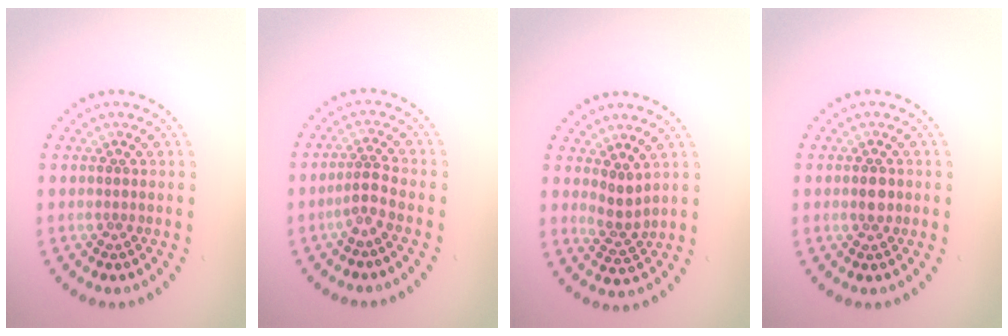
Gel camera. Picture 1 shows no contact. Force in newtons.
{"total": 1.8, "press": 1.3, "slide": 1.3}
{"total": 2.0, "press": 1.6, "slide": 1.2}
{"total": 1.6, "press": 1.6, "slide": 0.2}